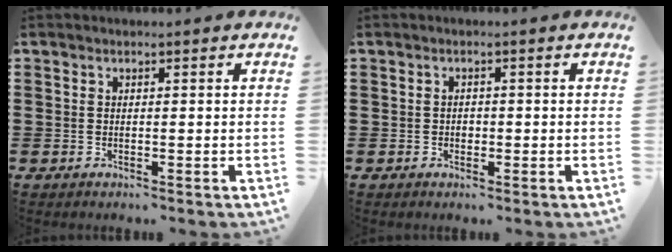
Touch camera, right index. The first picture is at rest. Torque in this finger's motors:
{"motor_torque": [-0.12, 2.02, 0.00, 0.02]}